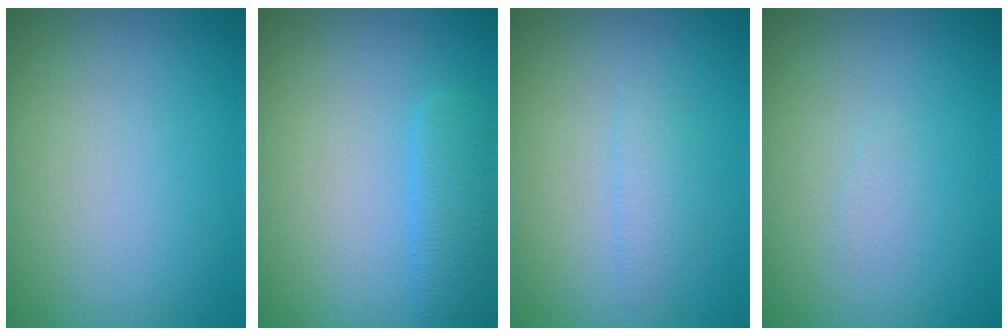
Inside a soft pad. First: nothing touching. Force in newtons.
{"total": 2.5, "press": 2.5, "slide": 0.1}
{"total": 1.2, "press": 1.2, "slide": 0.1}
{"total": 0.5, "press": 0.5, "slide": 0.1}